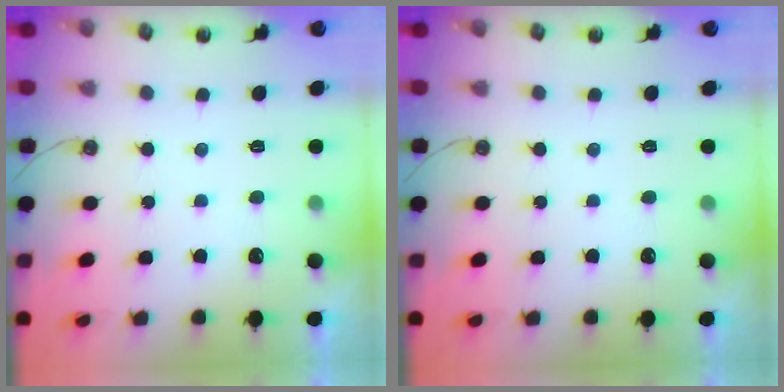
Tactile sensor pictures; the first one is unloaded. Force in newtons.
{"total": 0.0}